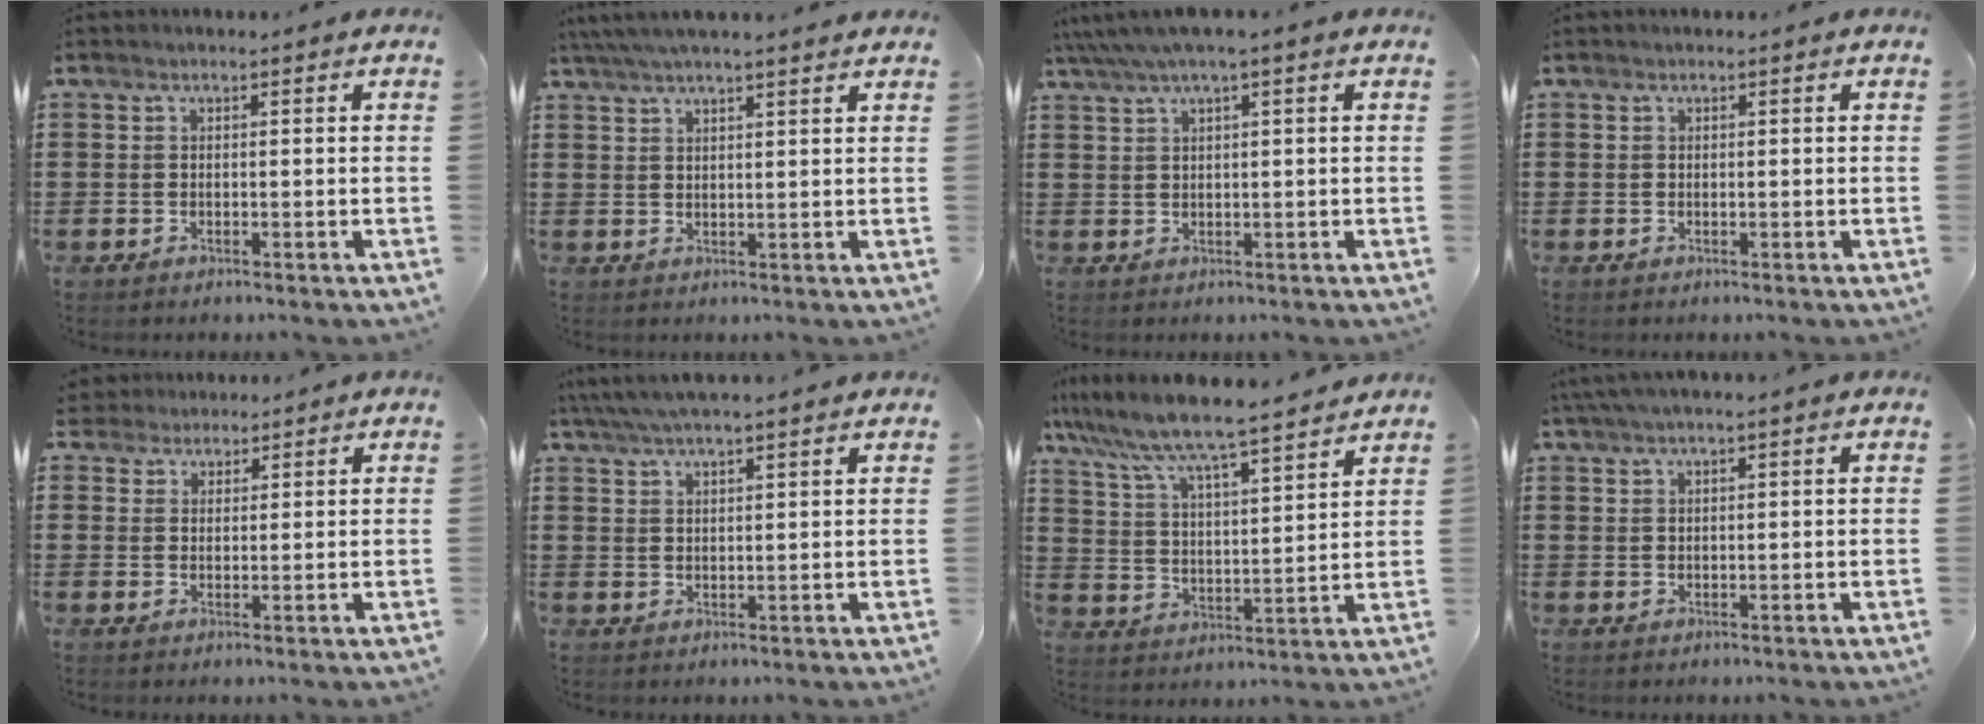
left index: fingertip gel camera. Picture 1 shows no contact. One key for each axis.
{"total": 3.9, "fx": 3.3, "fy": 0.0, "fz": 2.1, "tx": -0.049, "ty": -0.002, "tz": 0.060}
{"total": 2.3, "fx": 0.9, "fy": 0.0, "fz": 2.1, "tx": -0.042, "ty": -0.001, "tz": 0.015}
{"total": 0.0}
{"total": 2.4, "fx": 2.0, "fy": 1.2, "fz": -0.3, "tx": -0.004, "ty": 0.010, "tz": 0.039}
{"total": 4.1, "fx": 3.6, "fy": 0.1, "fz": 2.0, "tx": -0.050, "ty": -0.008, "tz": 0.065}
{"total": 6.8, "fx": 6.4, "fy": -0.3, "fz": 2.4, "tx": -0.077, "ty": -0.048, "tz": 0.103}
{"total": 2.2, "fx": 1.6, "fy": 0.0, "fz": 1.5, "tx": -0.030, "ty": 0.001, "tz": 0.030}